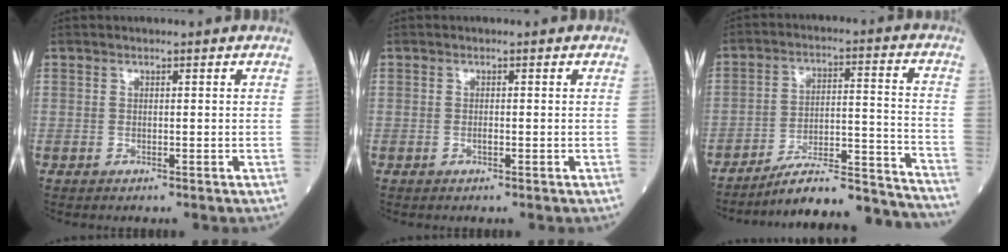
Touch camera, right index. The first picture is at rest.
{"total": 0.6, "force": [-0.3, 0.1, 0.5], "torque": [-0.011, 0.001, -0.004]}
{"total": 18.8, "force": [-18.1, 0.4, 5.1], "torque": [-0.067, 0.023, -0.270]}